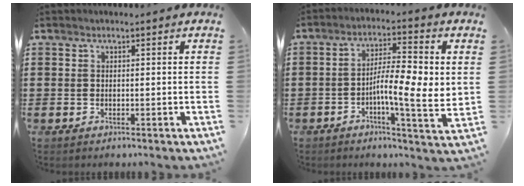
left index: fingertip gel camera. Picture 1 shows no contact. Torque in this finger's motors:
{"motor_torque": [1.76, 0.38, 0.38, 0.11]}